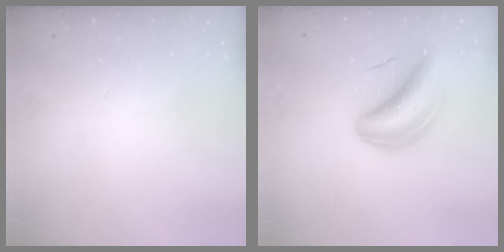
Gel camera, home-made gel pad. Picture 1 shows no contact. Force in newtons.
{"total": 7.9, "press": 7.5, "slide": 2.5}